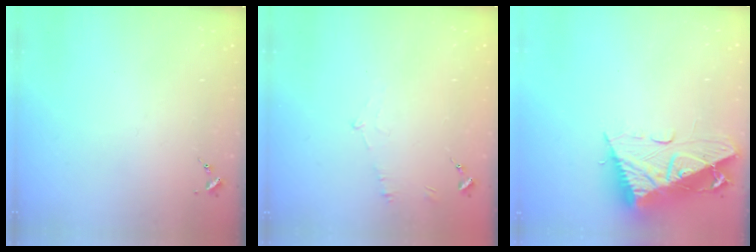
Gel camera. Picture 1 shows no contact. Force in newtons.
{"total": 4.5, "press": 4.2, "slide": 1.4}
{"total": 16.6, "press": 16.5, "slide": 1.5}